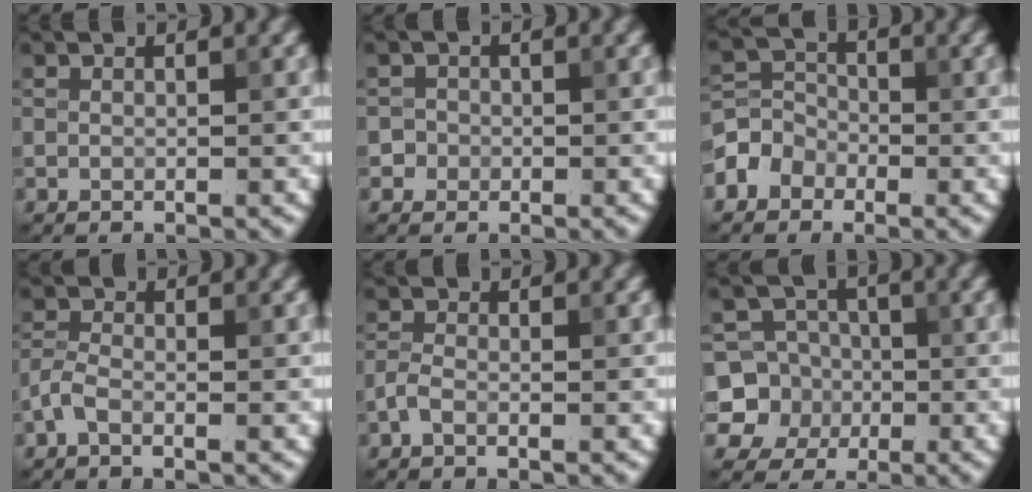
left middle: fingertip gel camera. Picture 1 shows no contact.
{"total": 1.3, "force": [-0.3, 1.3, 0.0], "torque": [0.016, 0.004, -0.009]}
{"total": 3.0, "force": [-1.6, 2.4, 0.7], "torque": [-0.012, 0.010, -0.040]}
{"total": 1.7, "force": [-0.9, 0.8, 1.2], "torque": [-0.029, 0.004, -0.026]}
{"total": 1.3, "force": [-0.7, 0.6, 0.9], "torque": [-0.022, 0.003, -0.021]}
{"total": 8.3, "force": [-1.1, 8.1, 1.6], "torque": [-0.041, 0.016, -0.042]}